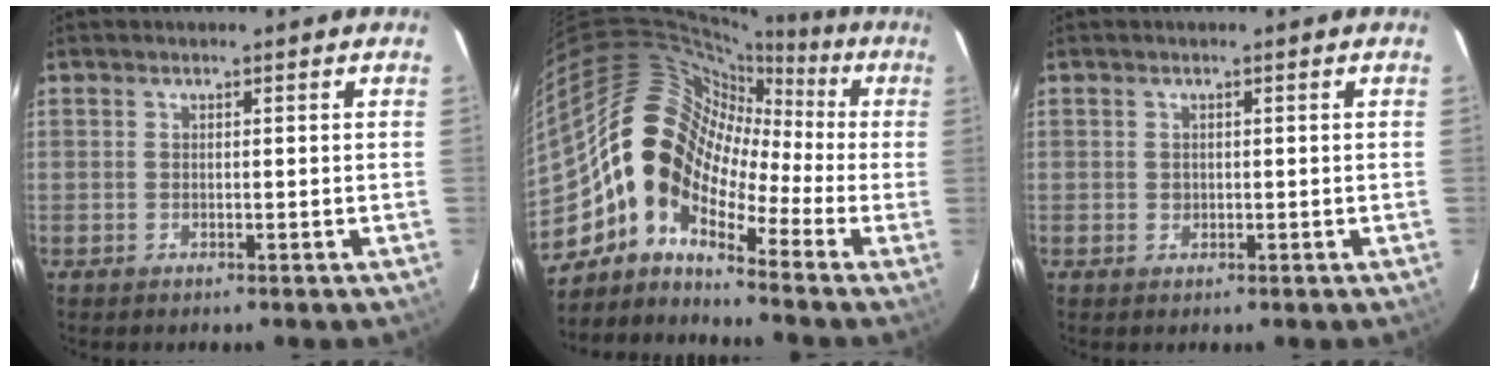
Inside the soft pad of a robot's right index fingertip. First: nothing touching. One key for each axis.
{"total": 13.2, "fx": -4.5, "fy": 9.5, "fz": 8.0, "tx": -0.130, "ty": 0.025, "tz": -0.113}
{"total": 1.2, "fx": 0.0, "fy": 1.2, "fz": 0.2, "tx": 0.000, "ty": 0.002, "tz": 0.001}